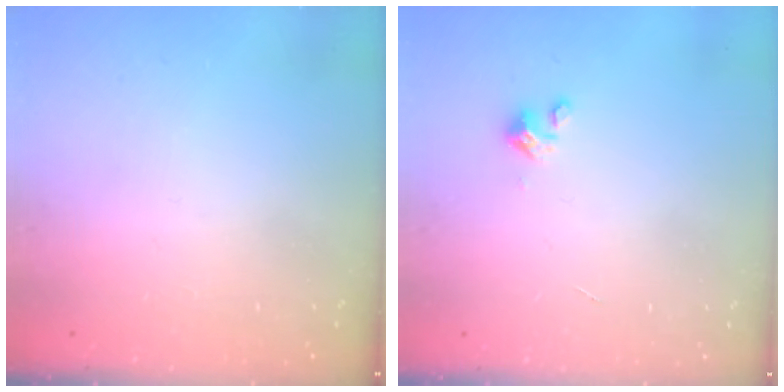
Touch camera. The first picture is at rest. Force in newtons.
{"total": 2.0, "press": 2.0, "slide": 0.2}